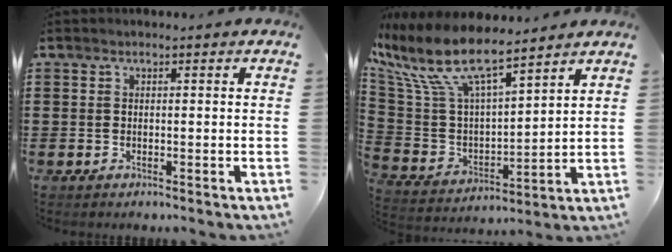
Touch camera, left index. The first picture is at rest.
{"total": 11.5, "force": [8.3, 3.0, 7.3], "torque": [-0.184, -0.049, 0.142]}